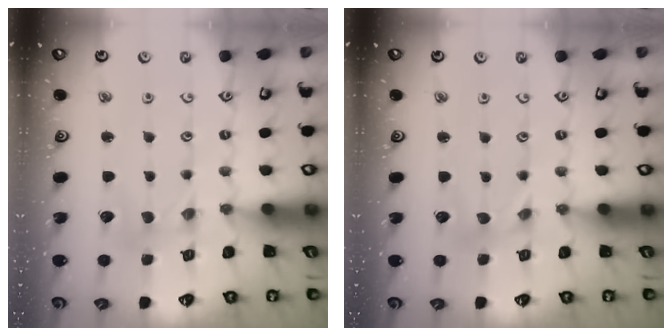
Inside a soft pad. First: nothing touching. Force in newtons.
{"total": 0.0}